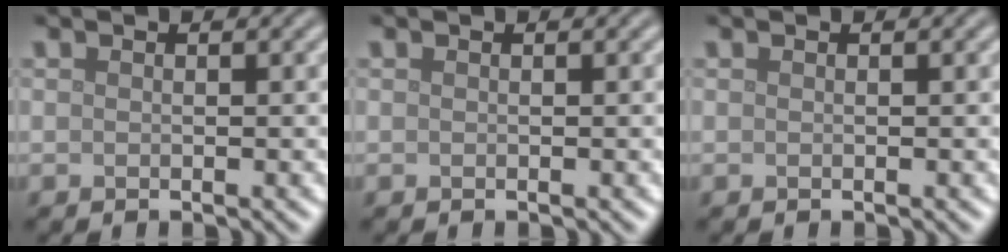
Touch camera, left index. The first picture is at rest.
{"total": 0.0}
{"total": 0.0}